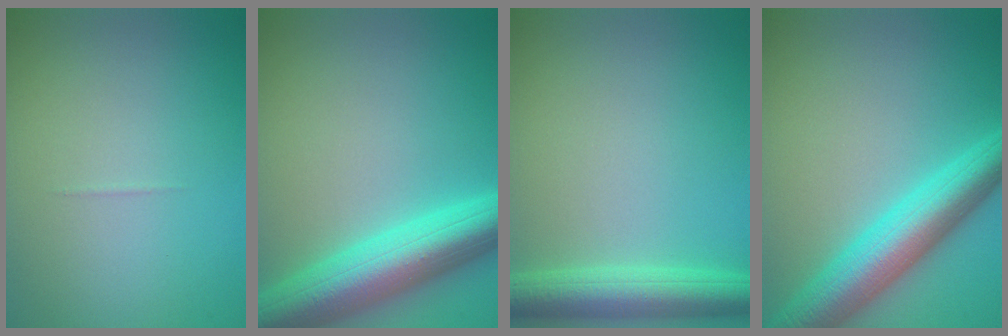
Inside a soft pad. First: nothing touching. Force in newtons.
{"total": 8.6, "press": 8.6, "slide": 0.4}
{"total": 4.9, "press": 4.9, "slide": 0.1}
{"total": 7.6, "press": 7.6, "slide": 0.2}